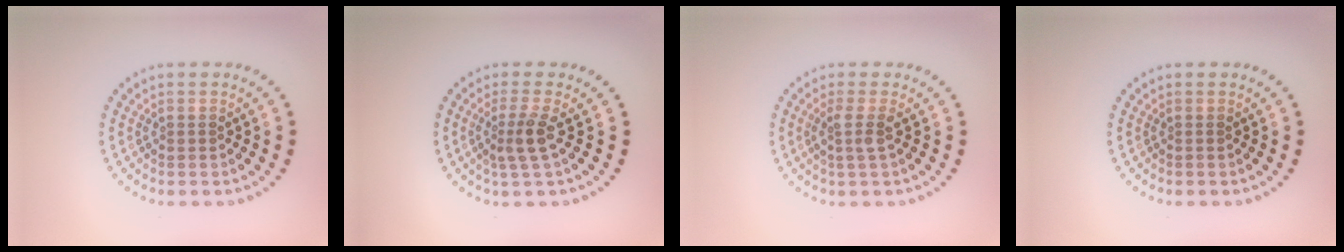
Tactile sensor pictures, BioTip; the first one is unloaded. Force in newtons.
{"total": 2.4, "press": 1.8, "slide": 1.6}
{"total": 1.8, "press": 1.4, "slide": 1.2}
{"total": 0.0}